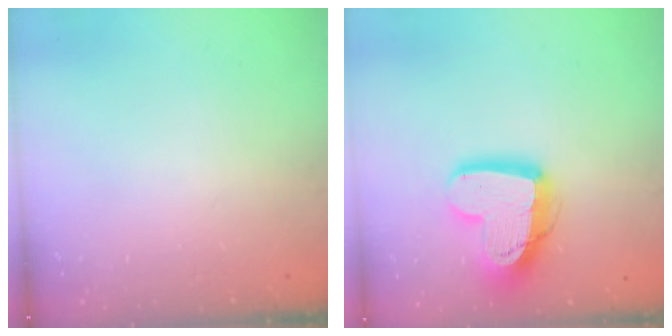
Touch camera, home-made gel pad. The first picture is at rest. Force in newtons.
{"total": 15.5, "press": 15.4, "slide": 1.4}